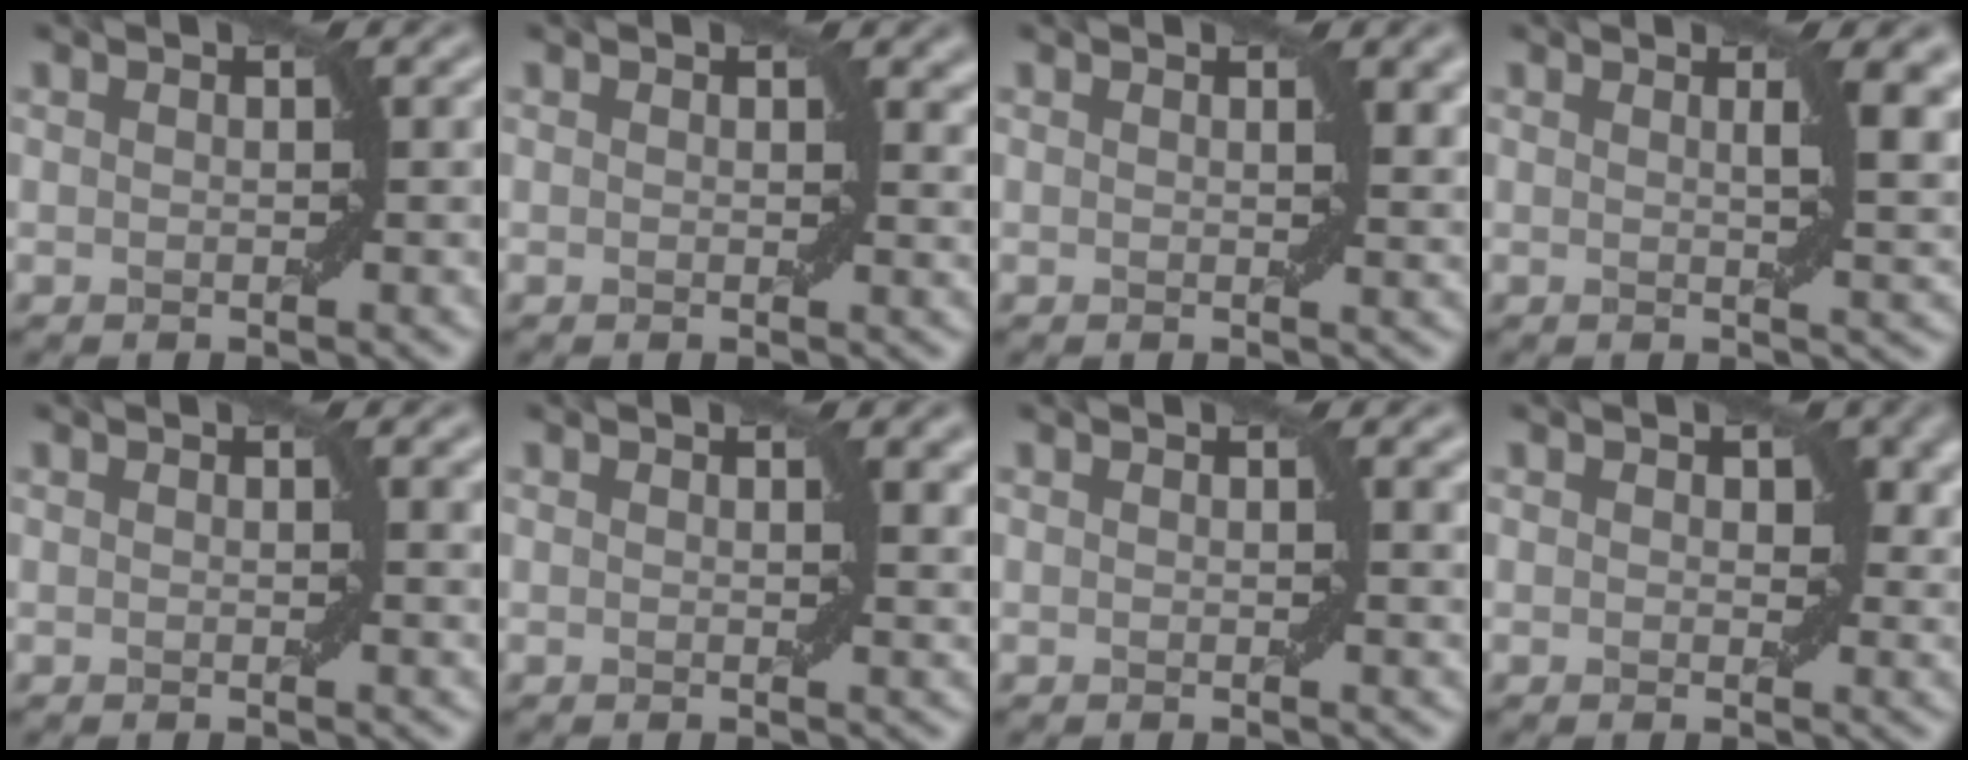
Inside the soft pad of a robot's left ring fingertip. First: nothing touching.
{"total": 1.7, "force": [0.7, 1.0, 1.2], "torque": [-0.009, -0.005, 0.010]}
{"total": 2.3, "force": [1.0, 0.7, 1.9], "torque": [-0.020, -0.001, 0.018]}
{"total": 4.9, "force": [1.5, 1.4, 4.4], "torque": [-0.046, 0.006, 0.023]}
{"total": 1.2, "force": [0.5, 0.1, 1.0], "torque": [-0.011, -0.001, 0.009]}
{"total": 2.2, "force": [1.0, 0.6, 1.8], "torque": [-0.017, -0.002, 0.017]}
{"total": 1.2, "force": [0.6, 0.2, 1.1], "torque": [-0.011, -0.001, 0.010]}
{"total": 3.0, "force": [1.0, 1.8, 2.2], "torque": [-0.026, -0.002, 0.012]}